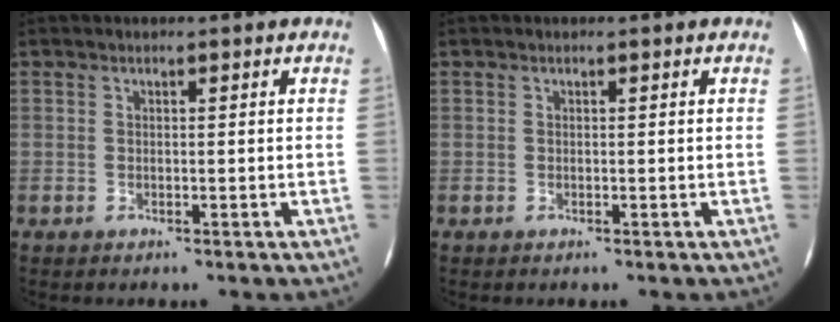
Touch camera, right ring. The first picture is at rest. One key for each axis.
{"total": 0.0}